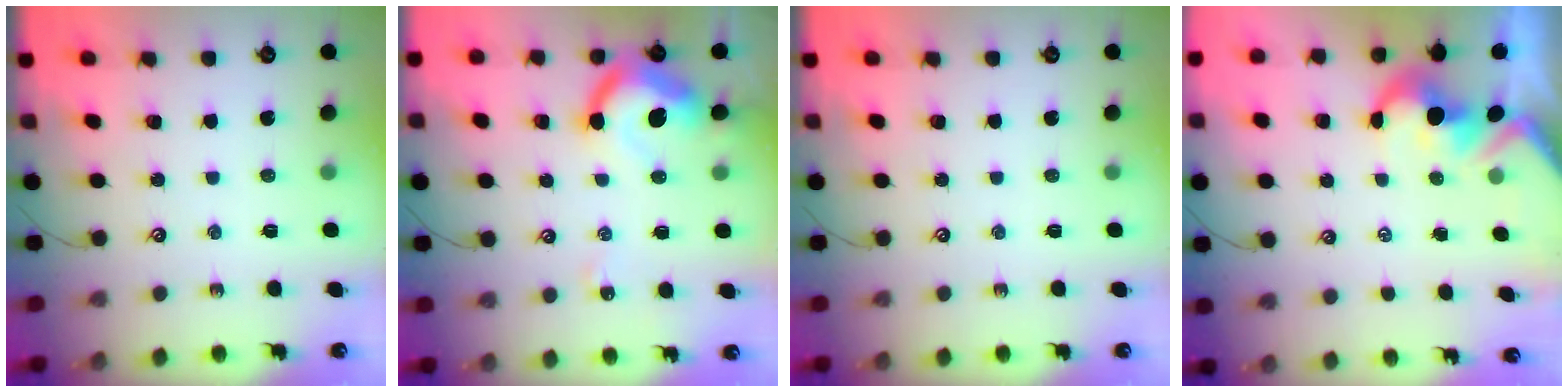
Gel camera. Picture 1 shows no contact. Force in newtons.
{"total": 12.3, "press": 12.3, "slide": 1.2}
{"total": 0.0}
{"total": 3.1, "press": 2.9, "slide": 1.2}